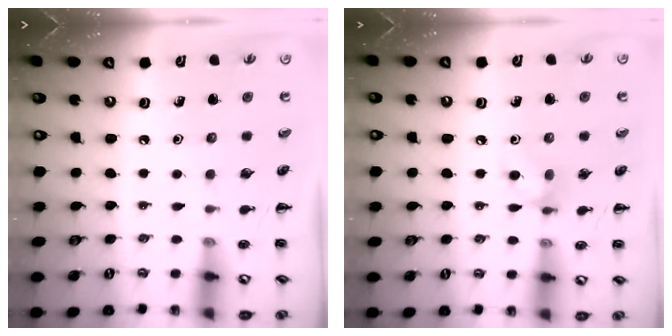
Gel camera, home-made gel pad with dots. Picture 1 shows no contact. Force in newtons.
{"total": 6.5, "press": 6.5, "slide": 0.6}